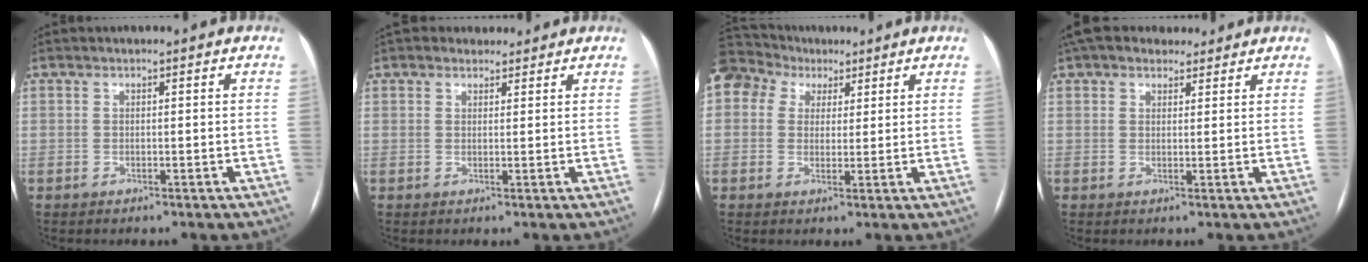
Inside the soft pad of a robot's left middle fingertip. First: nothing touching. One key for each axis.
{"total": 2.4, "fx": 2.0, "fy": 1.3, "fz": -0.1, "tx": 0.007, "ty": 0.014, "tz": 0.027}
{"total": 13.6, "fx": 7.4, "fy": 10.2, "fz": 5.1, "tx": -0.153, "ty": 0.077, "tz": 0.138}
{"total": 7.5, "fx": 6.2, "fy": 3.6, "fz": 2.1, "tx": -0.027, "ty": 0.037, "tz": 0.095}